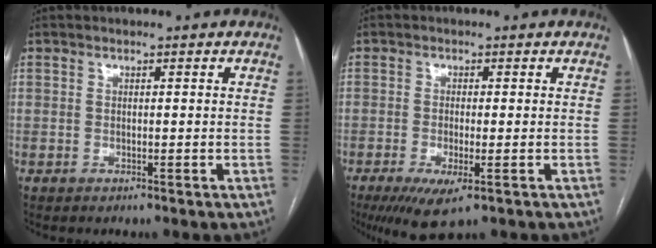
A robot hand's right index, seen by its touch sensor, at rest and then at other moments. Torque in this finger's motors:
{"motor_torque": [0.59, -0.28, 0.27, 0.08]}